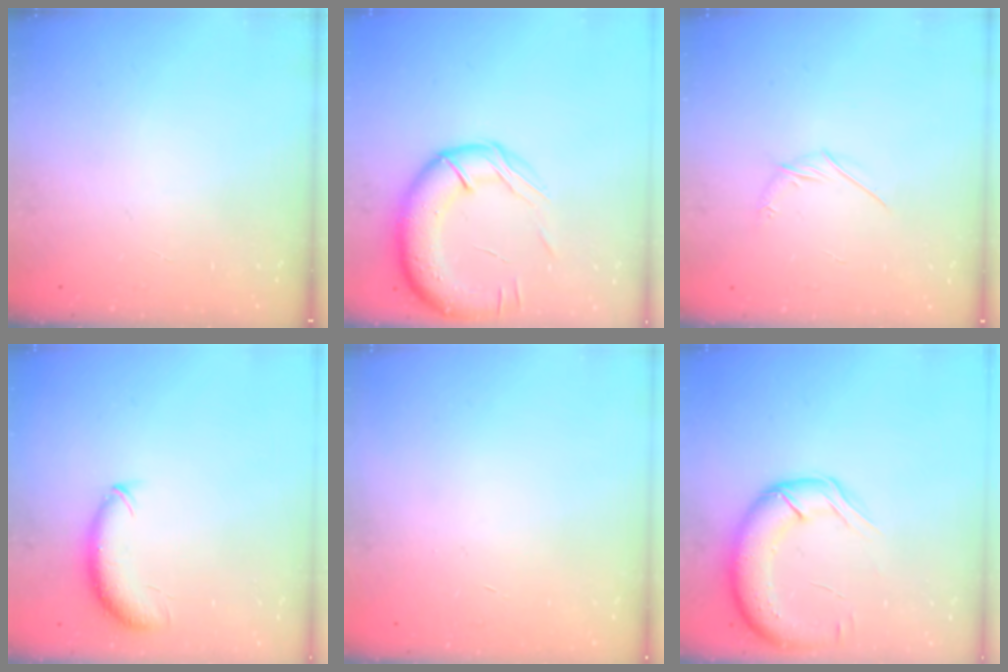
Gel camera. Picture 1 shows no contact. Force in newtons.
{"total": 17.3, "press": 16.9, "slide": 3.5}
{"total": 3.3, "press": 3.2, "slide": 0.7}
{"total": 8.7, "press": 8.6, "slide": 1.6}
{"total": 0.6, "press": 0.5, "slide": 0.2}
{"total": 14.4, "press": 14.0, "slide": 3.5}